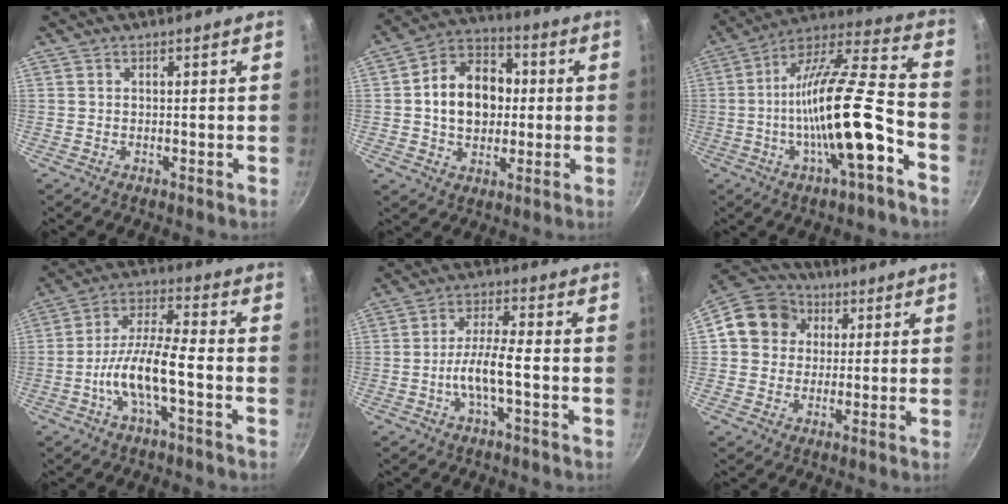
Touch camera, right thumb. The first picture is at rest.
{"total": 14.4, "force": [0.8, 10.9, 9.4], "torque": [-0.118, 0.024, 0.001]}
{"total": 20.7, "force": [-6.4, 4.8, 19.1], "torque": [-0.315, 0.040, -0.116]}
{"total": 11.0, "force": [-3.6, 2.9, 10.0], "torque": [-0.188, 0.038, -0.074]}
{"total": 7.3, "force": [-2.0, 1.6, 6.9], "torque": [-0.135, 0.025, -0.043]}
{"total": 11.7, "force": [2.7, 10.4, 4.7], "torque": [-0.059, 0.019, 0.030]}